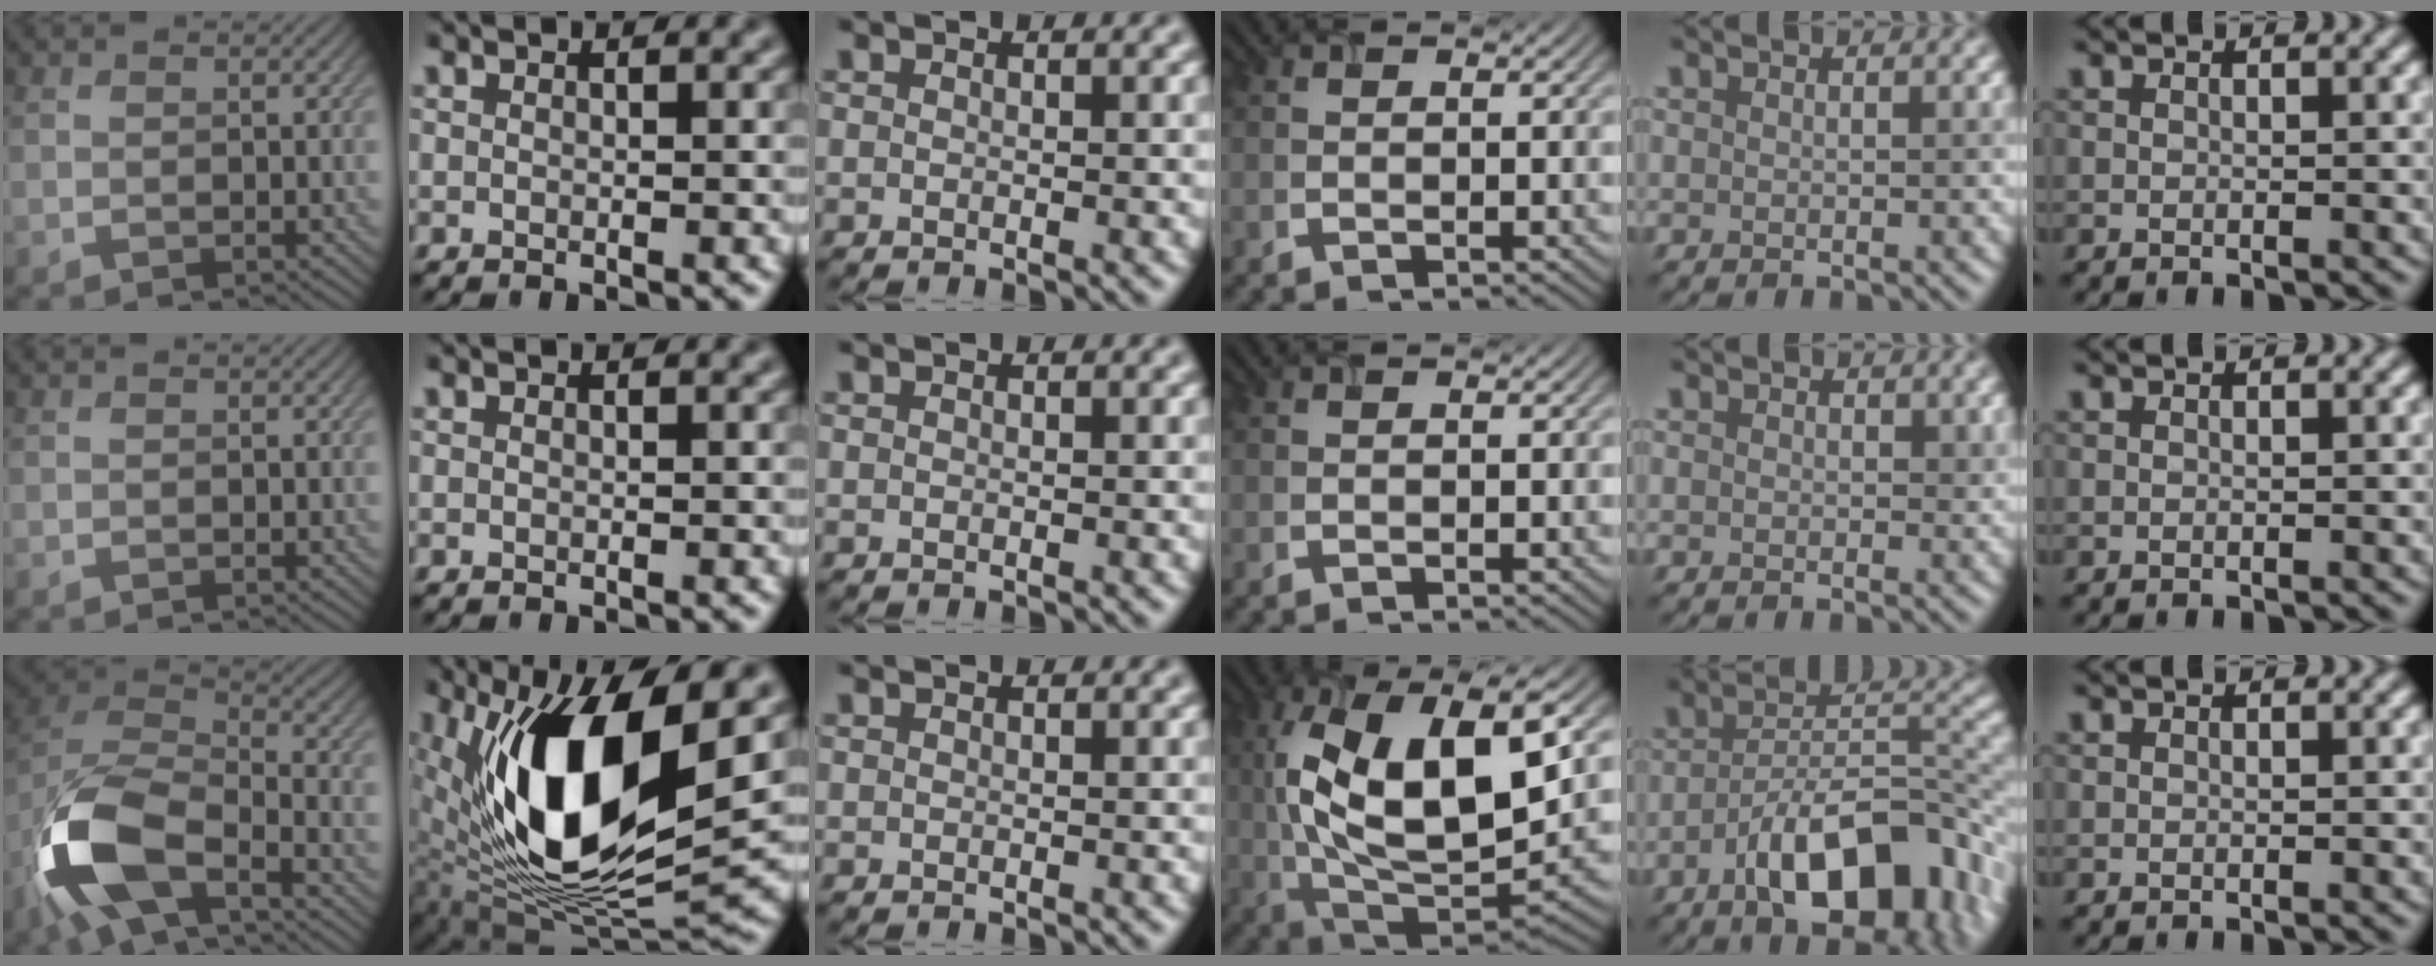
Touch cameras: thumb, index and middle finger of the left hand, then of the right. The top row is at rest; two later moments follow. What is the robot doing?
{"motion": "extract", "object": "airpods case & airpods"}